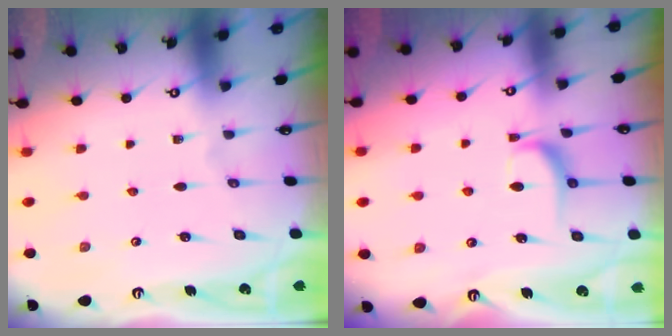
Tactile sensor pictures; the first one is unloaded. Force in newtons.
{"total": 3.4, "press": 3.2, "slide": 0.9}